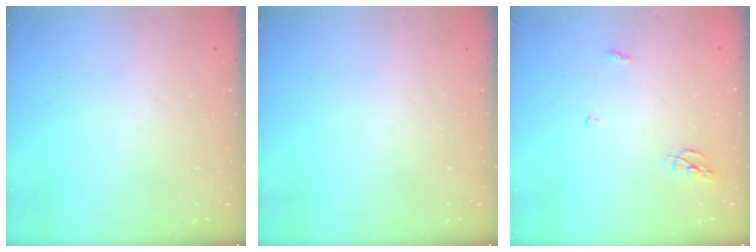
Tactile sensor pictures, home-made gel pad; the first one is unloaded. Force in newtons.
{"total": 0.0}
{"total": 5.5, "press": 5.5, "slide": 0.2}